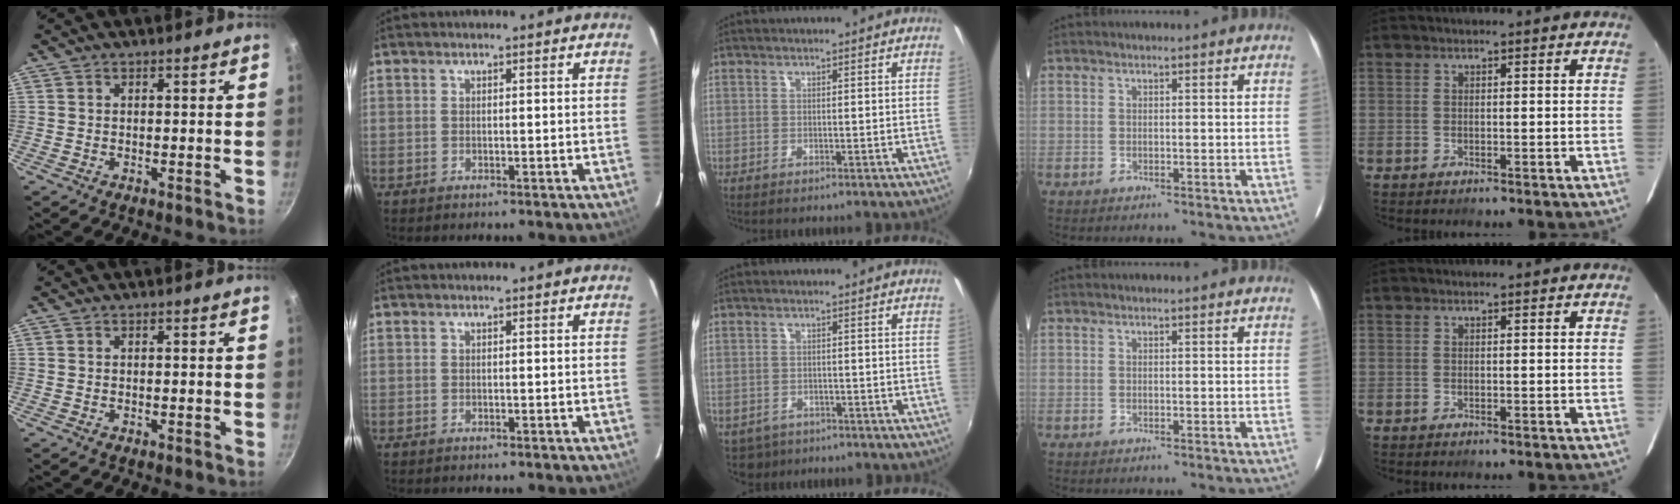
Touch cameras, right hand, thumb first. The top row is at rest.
{"middle": {"total": 3.6, "force": [-2.0, 2.8, 1.1], "torque": [-0.027, -0.008, -0.026]}}